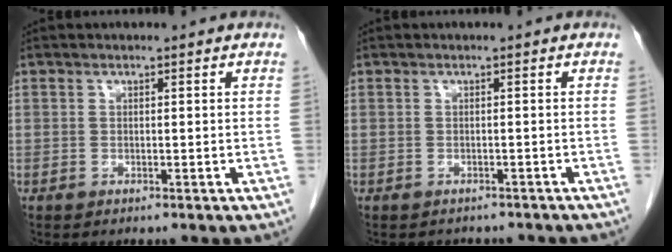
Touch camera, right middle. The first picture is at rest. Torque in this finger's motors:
{"motor_torque": [0.01, 0.00, -0.03, 0.00]}